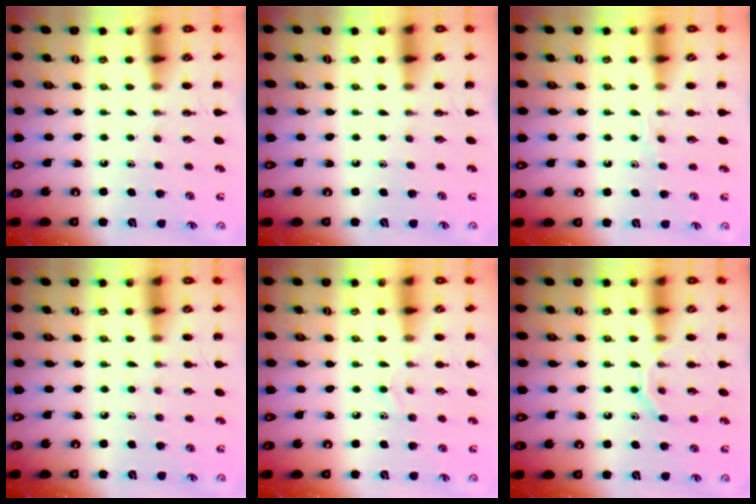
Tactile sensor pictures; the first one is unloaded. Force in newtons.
{"total": 0.0}
{"total": 6.2, "press": 6.2, "slide": 0.8}
{"total": 4.6, "press": 4.3, "slide": 1.6}
{"total": 7.2, "press": 6.8, "slide": 2.4}
{"total": 9.8, "press": 9.7, "slide": 1.6}